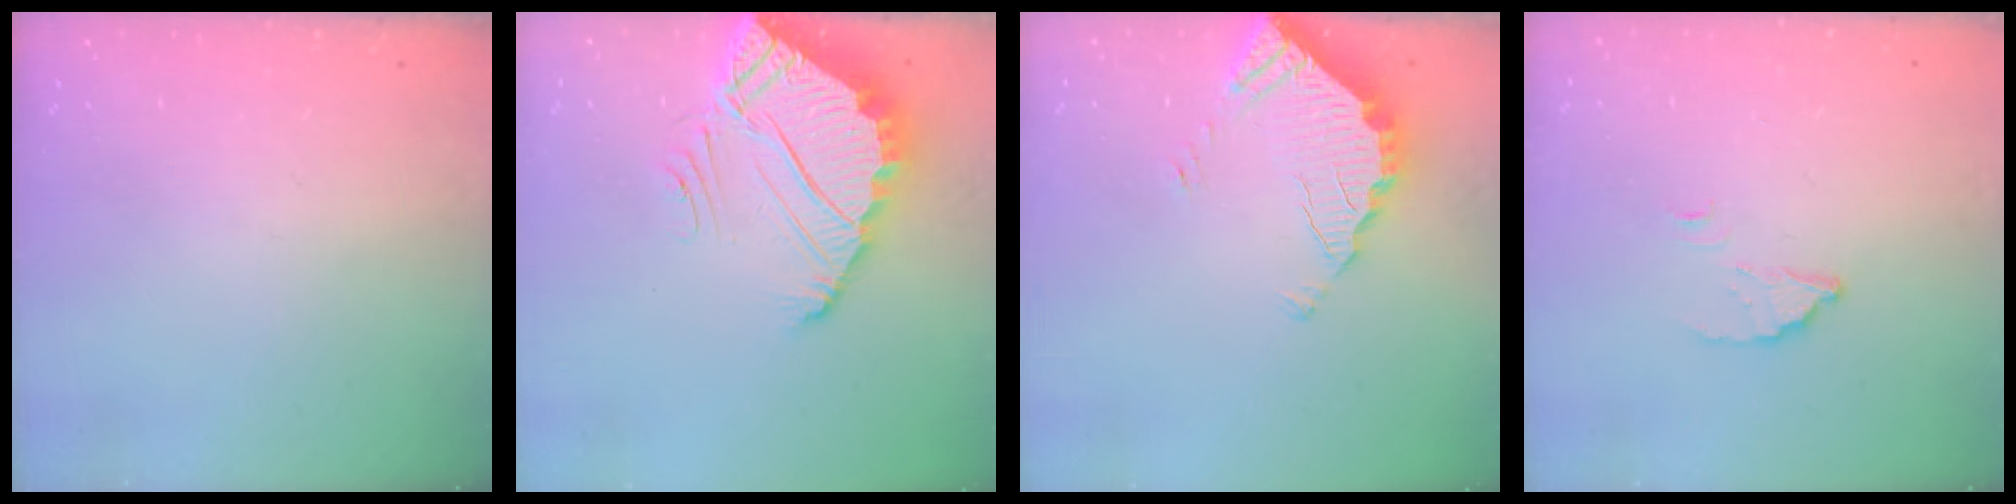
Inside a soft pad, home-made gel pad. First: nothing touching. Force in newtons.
{"total": 7.2, "press": 7.2, "slide": 0.4}
{"total": 3.5, "press": 3.5, "slide": 0.2}
{"total": 2.7, "press": 2.7, "slide": 0.3}